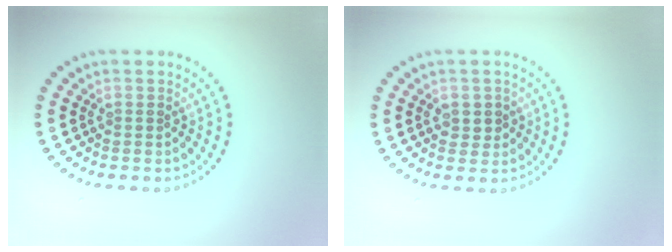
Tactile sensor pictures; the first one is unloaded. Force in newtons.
{"total": 1.3, "press": 1.3, "slide": 0.3}